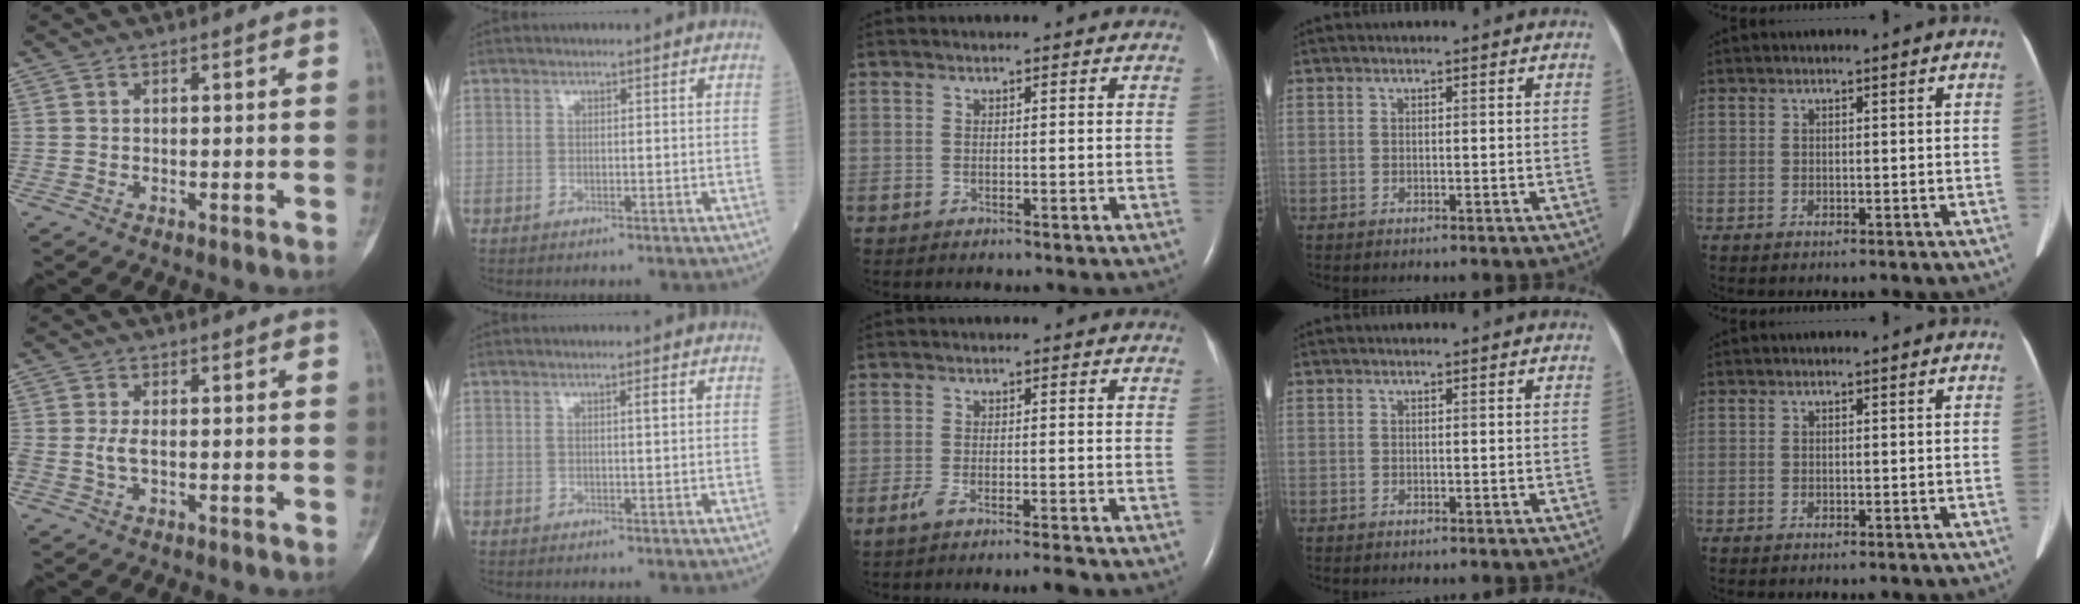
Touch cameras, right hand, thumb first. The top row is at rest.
{"thumb": {"total": 2.5, "force": [-0.3, 1.2, 2.1], "torque": [-0.053, 0.003, -0.005]}, "index": {"total": 0.9, "force": [0.2, -0.1, 0.9], "torque": [-0.014, 0.002, 0.003]}, "middle": {"total": 3.2, "force": [-2.6, 0.1, 1.9], "torque": [-0.042, -0.005, -0.050]}}